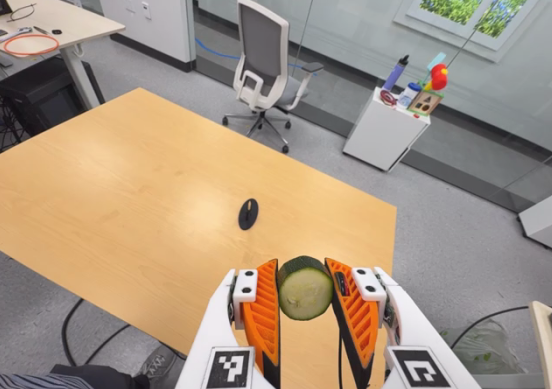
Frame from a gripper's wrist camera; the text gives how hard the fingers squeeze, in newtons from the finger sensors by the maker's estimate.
{"total": 10.8, "left": 10.3, "right": 11.3}